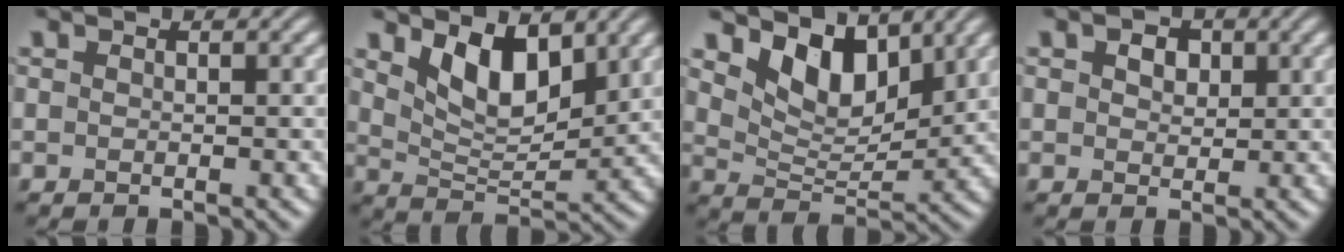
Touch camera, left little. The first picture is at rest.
{"total": 5.9, "force": [2.9, 2.8, 4.3], "torque": [-0.085, -0.012, 0.050]}
{"total": 6.0, "force": [3.9, 3.0, 3.5], "torque": [-0.069, -0.012, 0.062]}
{"total": 2.4, "force": [1.0, 1.6, 1.4], "torque": [-0.022, 0.004, 0.009]}